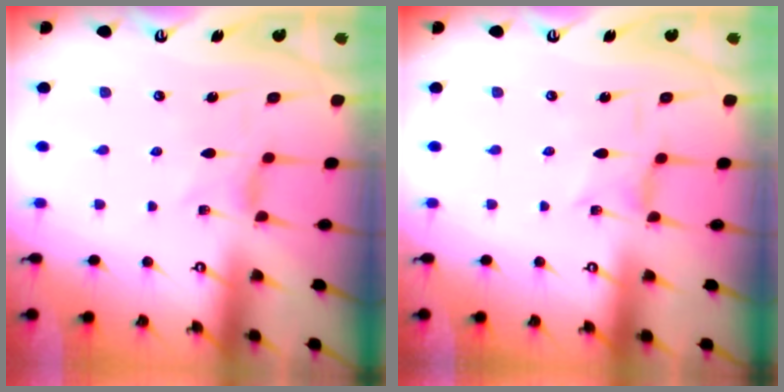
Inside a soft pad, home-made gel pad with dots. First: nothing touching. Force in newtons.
{"total": 0.0}